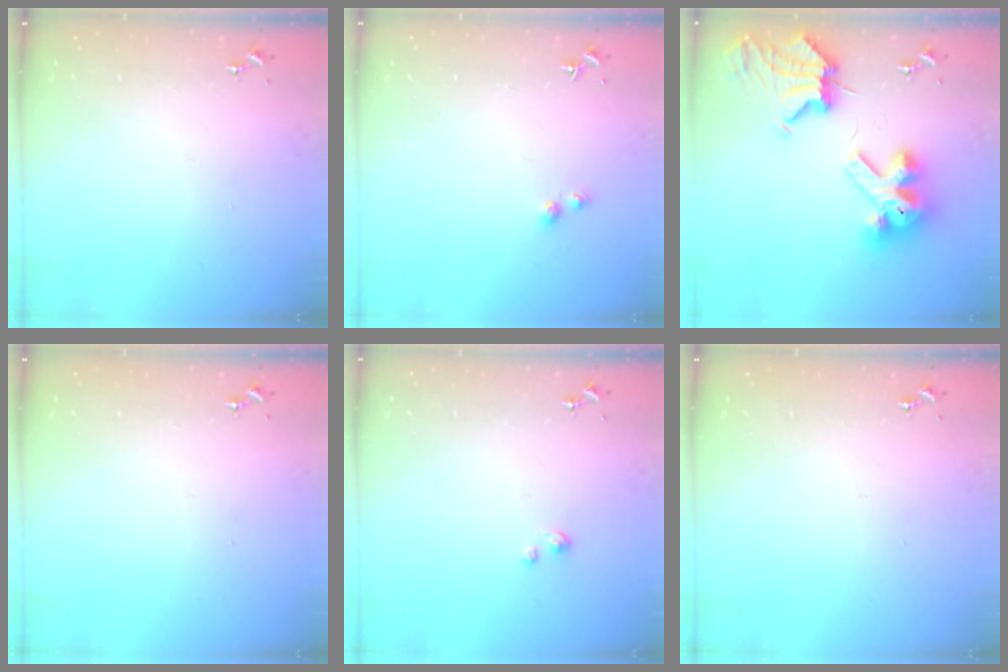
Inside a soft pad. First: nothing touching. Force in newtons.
{"total": 2.6, "press": 2.6, "slide": 0.5}
{"total": 14.0, "press": 13.9, "slide": 1.9}
{"total": 0.0}
{"total": 2.8, "press": 2.8, "slide": 0.3}
{"total": 0.0}